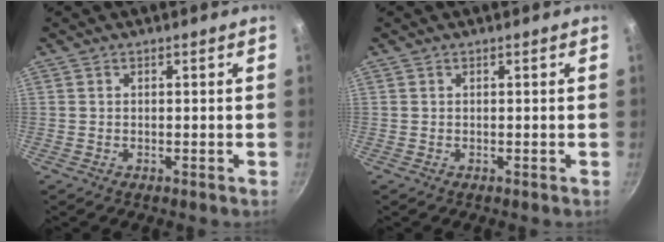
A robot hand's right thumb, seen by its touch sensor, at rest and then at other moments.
{"total": 0.0}